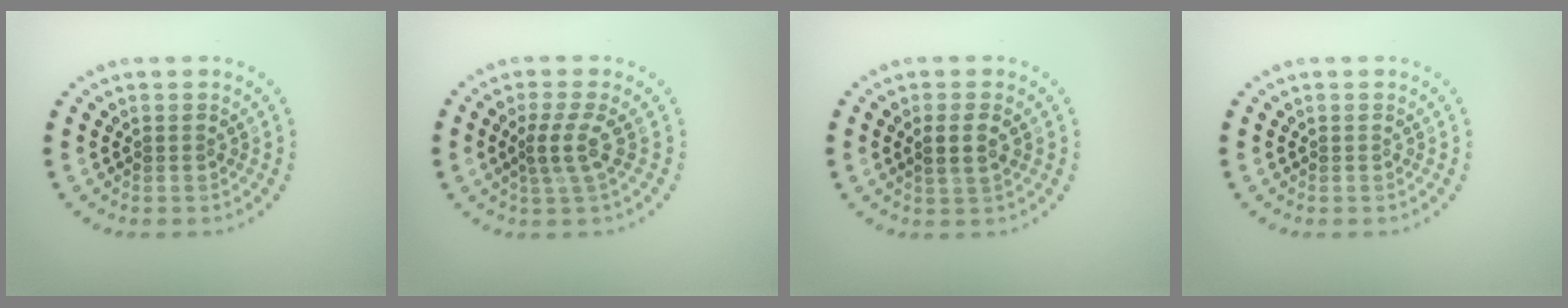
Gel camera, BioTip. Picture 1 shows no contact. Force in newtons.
{"total": 2.4, "press": 1.7, "slide": 1.7}
{"total": 2.0, "press": 1.8, "slide": 0.9}
{"total": 0.0}